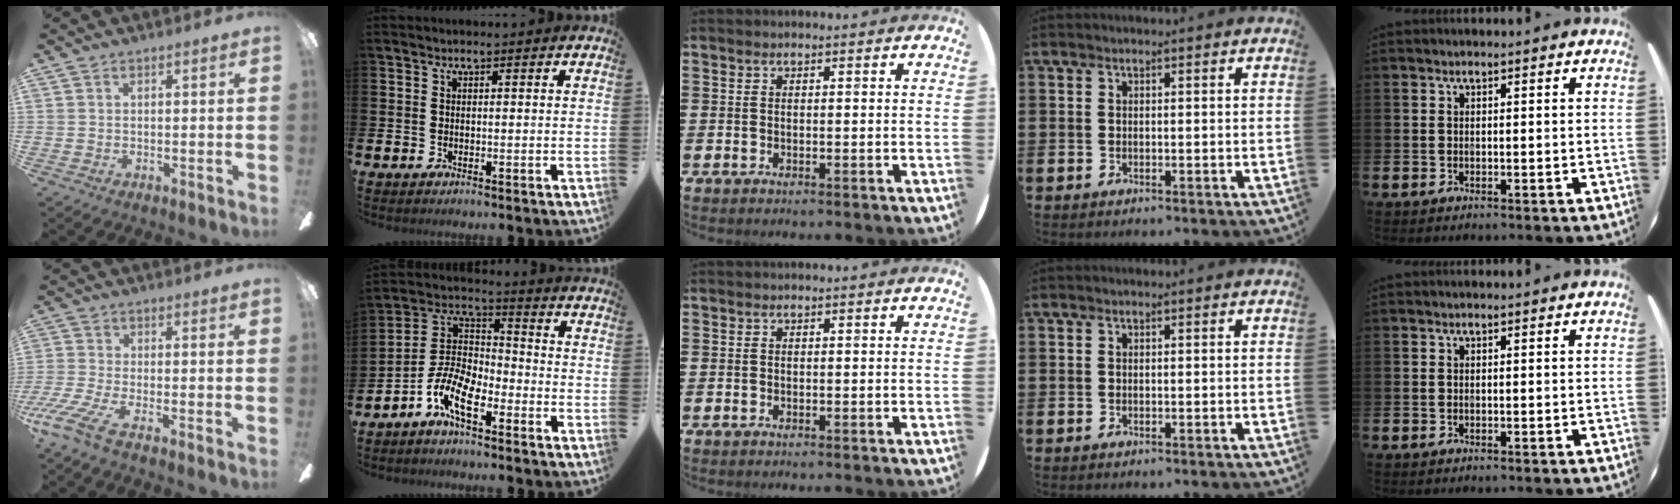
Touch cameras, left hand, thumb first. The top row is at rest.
{"thumb": {"total": 8.1, "force": [-4.5, 1.6, 6.6], "torque": [-0.149, -0.004, -0.088]}, "index": {"total": 7.2, "force": [-4.9, 2.7, 4.6], "torque": [-0.124, -0.014, -0.106]}}